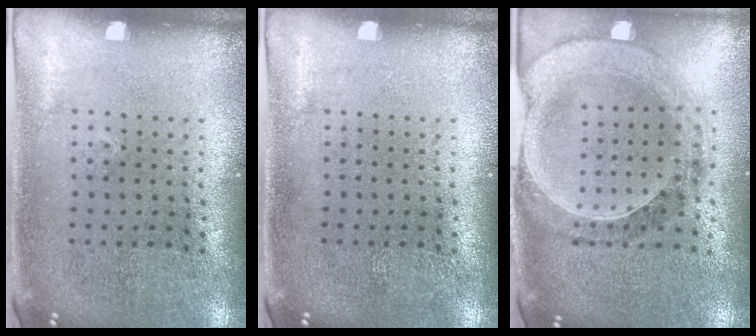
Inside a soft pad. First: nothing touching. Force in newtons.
{"total": 0.0}
{"total": 1.5, "press": 1.5, "slide": 0.3}